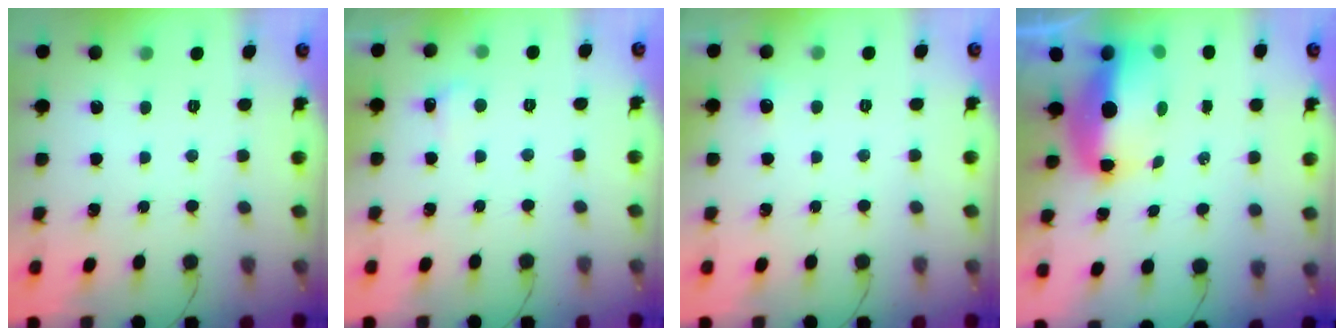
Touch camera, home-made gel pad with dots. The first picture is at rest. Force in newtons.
{"total": 3.9, "press": 3.7, "slide": 1.1}
{"total": 3.4, "press": 3.1, "slide": 1.3}
{"total": 9.0, "press": 8.8, "slide": 1.8}